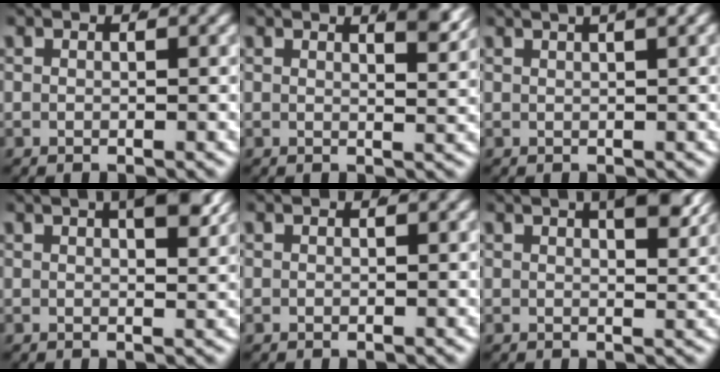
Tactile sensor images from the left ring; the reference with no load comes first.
{"total": 3.3, "force": [2.4, 0.3, 2.3], "torque": [-0.022, -0.008, 0.039]}
{"total": 4.8, "force": [2.9, 1.1, 3.6], "torque": [-0.032, 0.024, 0.038]}
{"total": 4.4, "force": [2.3, 1.1, 3.6], "torque": [-0.040, 0.004, 0.033]}
{"total": 0.0}
{"total": 4.4, "force": [2.5, 0.8, 3.5], "torque": [-0.040, 0.000, 0.040]}